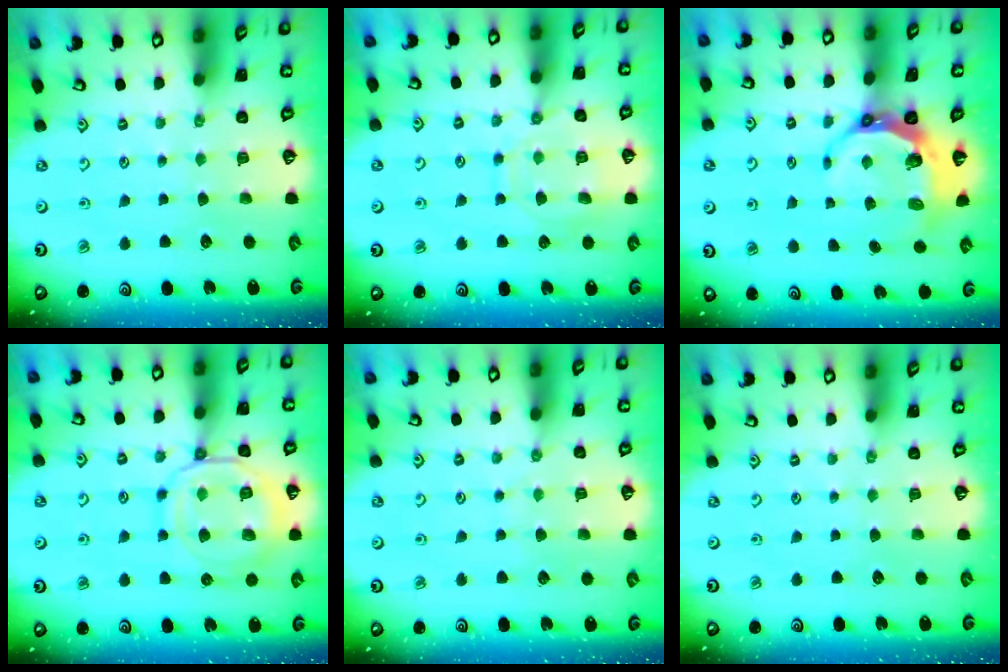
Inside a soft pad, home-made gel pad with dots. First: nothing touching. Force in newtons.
{"total": 11.7, "press": 11.7, "slide": 0.7}
{"total": 7.9, "press": 6.9, "slide": 3.8}
{"total": 14.4, "press": 14.4, "slide": 1.3}
{"total": 3.9, "press": 3.8, "slide": 0.6}
{"total": 0.0}